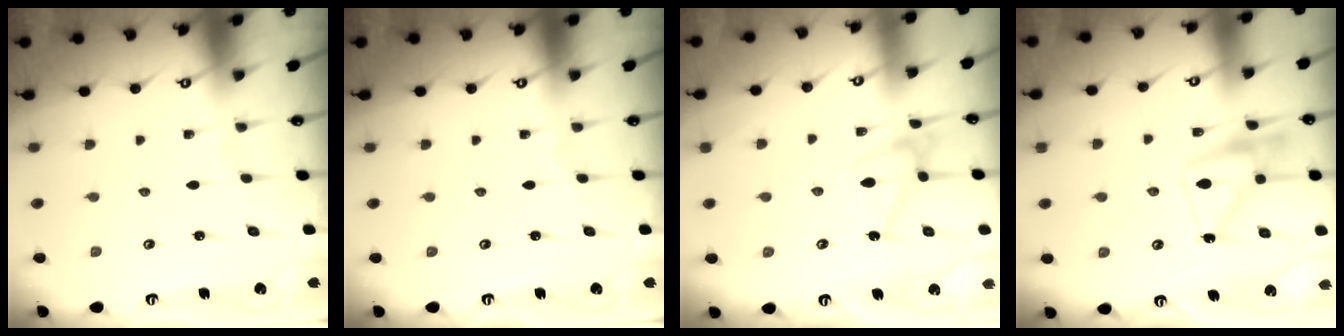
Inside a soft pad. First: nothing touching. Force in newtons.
{"total": 0.0}
{"total": 11.8, "press": 11.8, "slide": 0.3}
{"total": 14.1, "press": 14.1, "slide": 0.9}